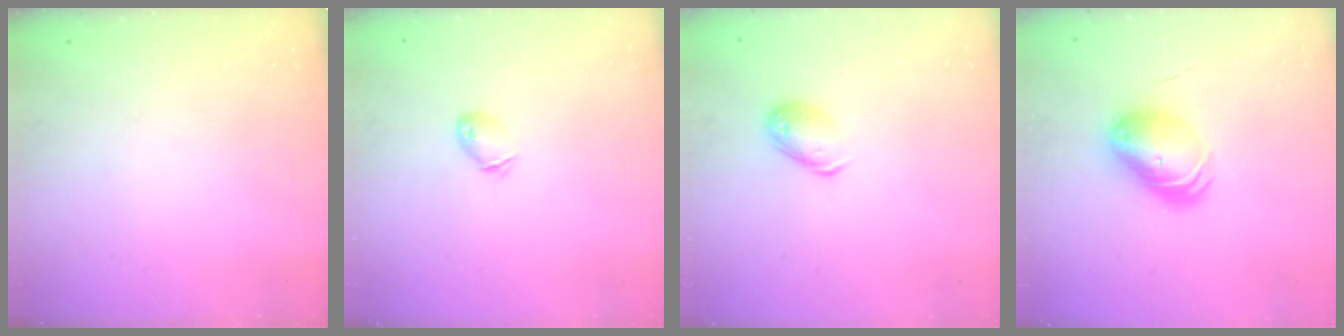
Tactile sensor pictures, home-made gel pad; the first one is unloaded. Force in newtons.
{"total": 4.6, "press": 4.5, "slide": 0.9}
{"total": 9.3, "press": 9.1, "slide": 1.6}
{"total": 9.5, "press": 9.4, "slide": 1.8}